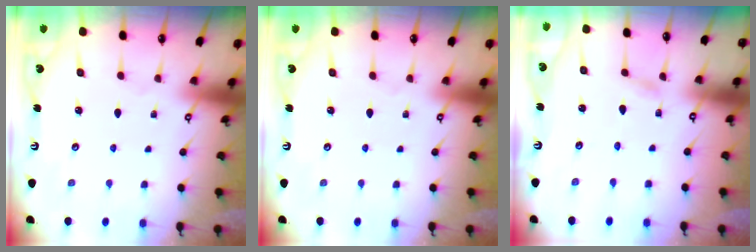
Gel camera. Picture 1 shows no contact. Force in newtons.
{"total": 0.0}
{"total": 1.1, "press": 1.1, "slide": 0.1}